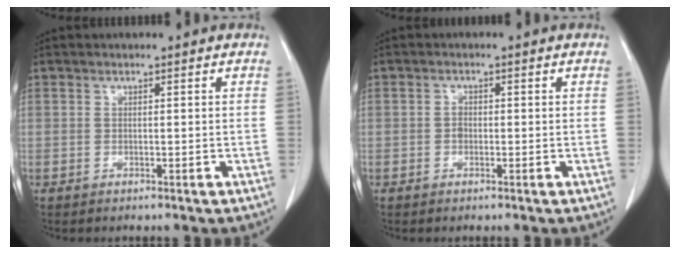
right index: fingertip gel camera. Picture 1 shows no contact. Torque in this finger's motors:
{"motor_torque": [0.30, -0.18, 0.00, 0.03]}